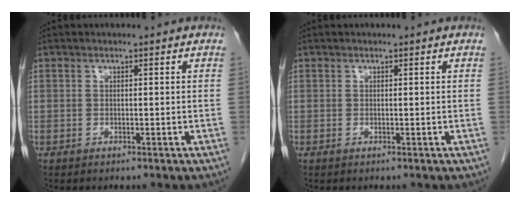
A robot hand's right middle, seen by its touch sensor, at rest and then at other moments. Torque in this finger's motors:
{"motor_torque": [0.27, 0.27, -0.01, 0.00]}